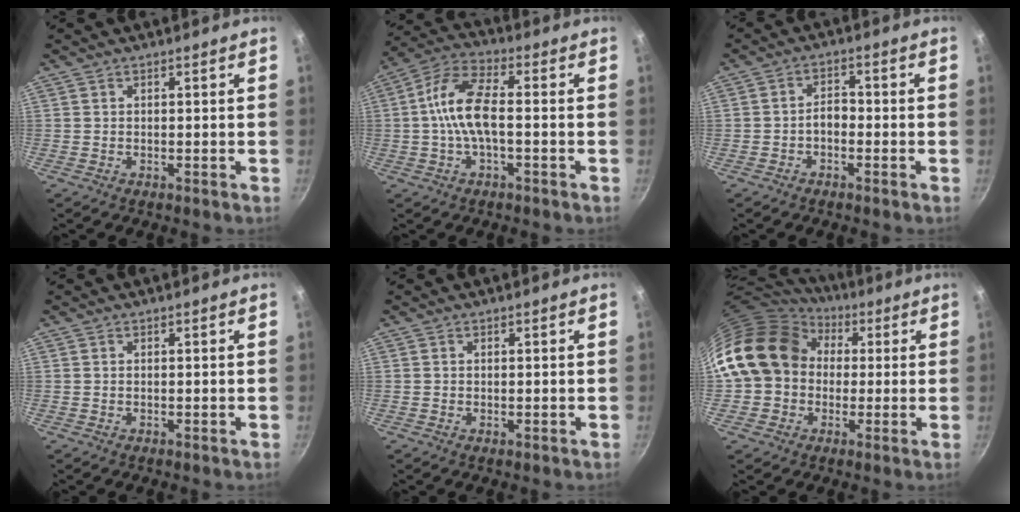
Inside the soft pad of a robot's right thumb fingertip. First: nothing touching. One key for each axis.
{"total": 10.5, "fx": -0.9, "fy": 4.6, "fz": 9.4, "tx": -0.188, "ty": 0.033, "tz": -0.031}
{"total": 3.0, "fx": -1.3, "fy": 1.9, "fz": 2.0, "tx": -0.021, "ty": 0.020, "tz": -0.026}
{"total": 0.0}
{"total": 0.0}
{"total": 17.3, "fx": 2.6, "fy": 14.5, "fz": 9.2, "tx": -0.146, "ty": 0.037, "tz": 0.039}